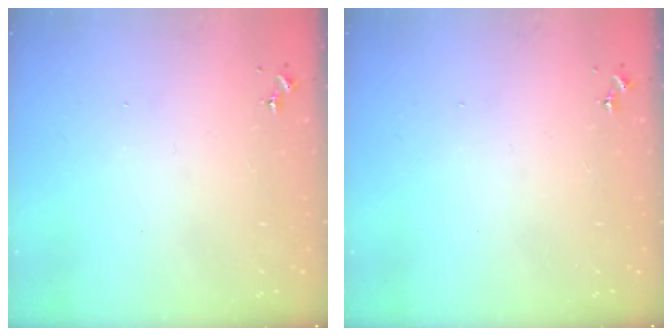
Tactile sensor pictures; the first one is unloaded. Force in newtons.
{"total": 0.0}